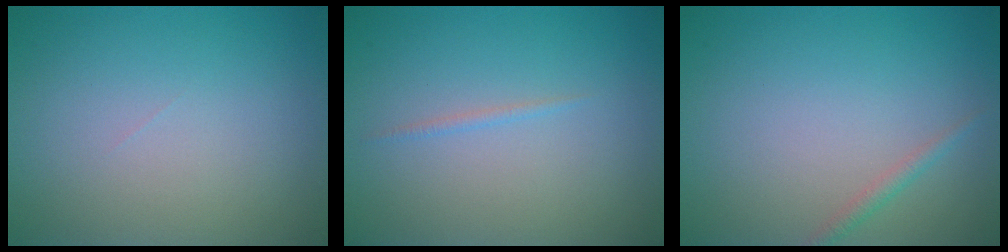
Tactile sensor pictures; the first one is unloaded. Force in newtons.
{"total": 0.5, "press": 0.5, "slide": 0.1}
{"total": 1.0, "press": 1.0, "slide": 0.0}